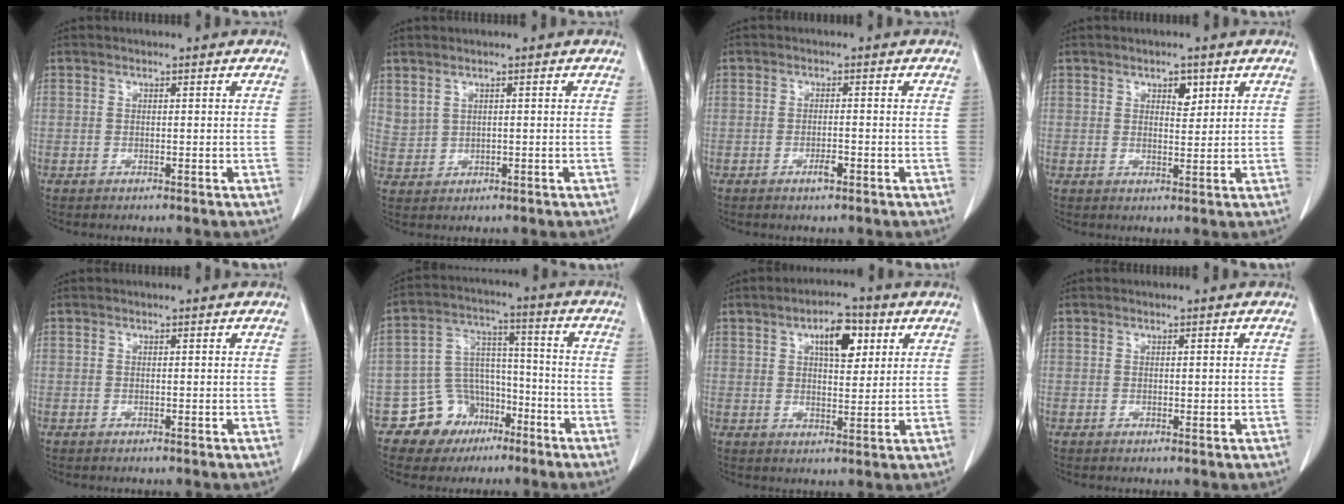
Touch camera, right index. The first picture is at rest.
{"total": 2.0, "force": [1.5, 1.1, 0.7], "torque": [-0.017, -0.002, 0.037]}
{"total": 1.9, "force": [-1.0, 0.3, 1.6], "torque": [-0.029, -0.001, -0.016]}
{"total": 2.8, "force": [1.5, 1.3, 1.9], "torque": [-0.027, -0.003, 0.024]}
{"total": 0.0}
{"total": 9.9, "force": [-5.7, 7.9, 1.9], "torque": [-0.029, 0.047, -0.084]}
{"total": 7.1, "force": [3.0, 2.9, 5.7], "torque": [-0.091, 0.009, 0.047]}
{"total": 0.8, "force": [0.1, 0.3, 0.7], "torque": [-0.010, -0.002, 0.004]}